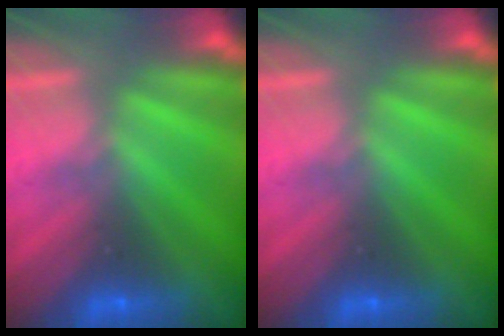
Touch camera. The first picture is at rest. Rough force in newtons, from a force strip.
{"total": 0.0}